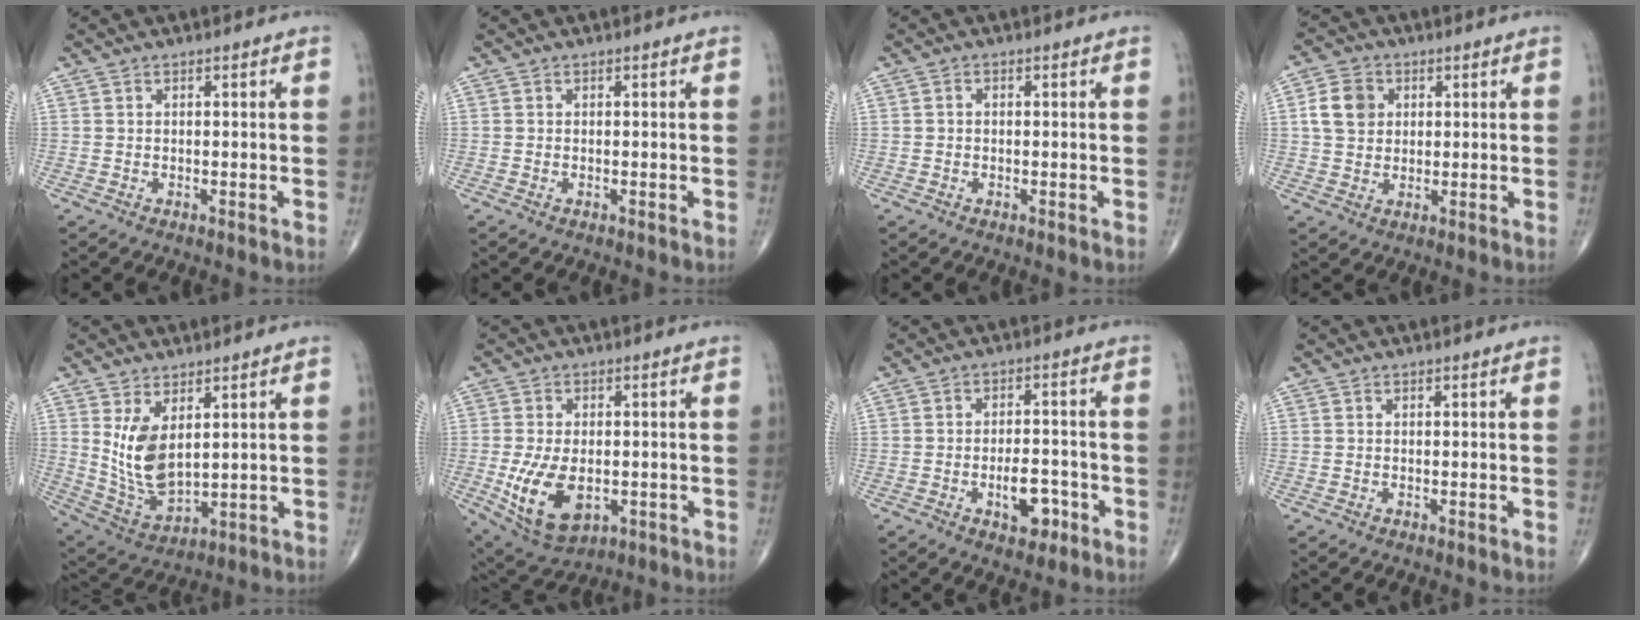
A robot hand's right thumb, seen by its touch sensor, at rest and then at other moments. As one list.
[{"total": 0.0}, {"total": 0.7, "force": [-0.1, 0.6, 0.4], "torque": [-0.003, 0.003, -0.004]}, {"total": 6.8, "force": [1.6, 5.5, 3.7], "torque": [-0.053, 0.001, 0.026]}, {"total": 10.1, "force": [2.9, 5.3, 8.1], "torque": [-0.146, -0.027, 0.075]}, {"total": 12.1, "force": [-2.6, 7.0, 9.5], "torque": [-0.171, -0.007, -0.028]}, {"total": 6.6, "force": [-2.8, 3.4, 4.9], "torque": [-0.058, 0.018, -0.039]}, {"total": 0.0}]